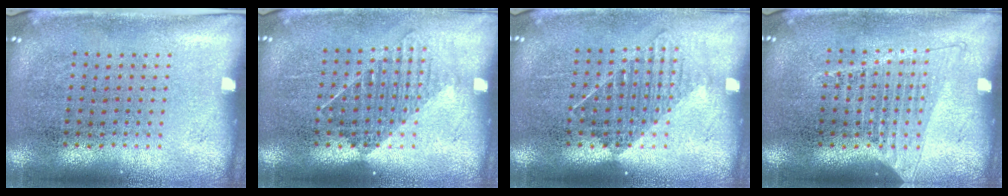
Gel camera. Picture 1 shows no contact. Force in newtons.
{"total": 1.2, "press": 1.0, "slide": 0.7}
{"total": 1.2, "press": 1.0, "slide": 0.7}
{"total": 1.2, "press": 1.1, "slide": 0.5}